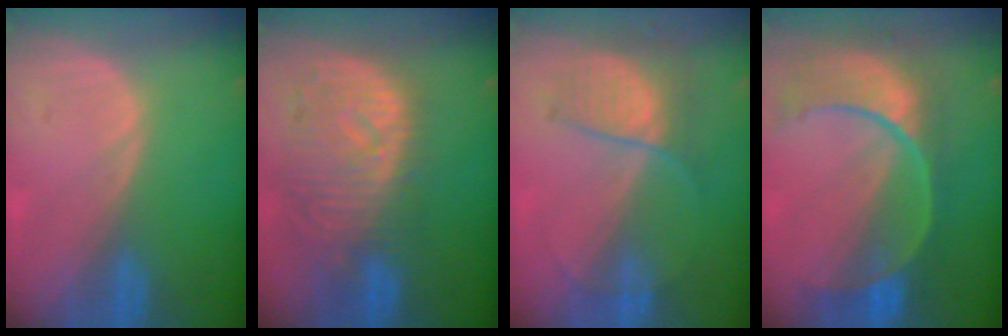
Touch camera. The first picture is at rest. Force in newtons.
{"total": 11.1, "press": 9.7, "slide": 5.3}
{"total": 7.3, "press": 6.0, "slide": 4.0}
{"total": 11.2, "press": 9.3, "slide": 6.1}